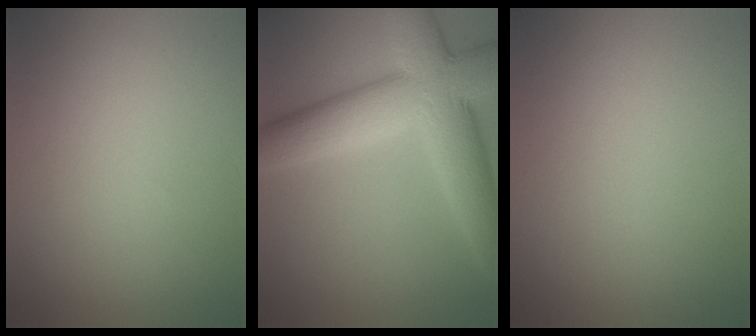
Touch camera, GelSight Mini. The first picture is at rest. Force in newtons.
{"total": 10.4, "press": 10.4, "slide": 0.4}
{"total": 0.0}